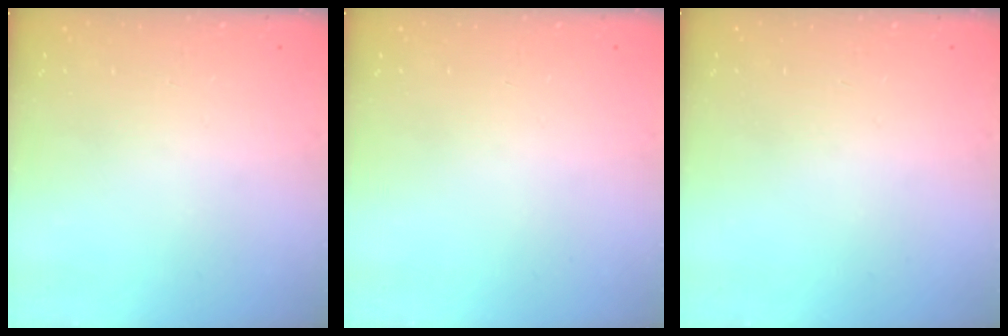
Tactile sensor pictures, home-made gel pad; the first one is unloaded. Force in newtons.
{"total": 0.0}
{"total": 0.0}